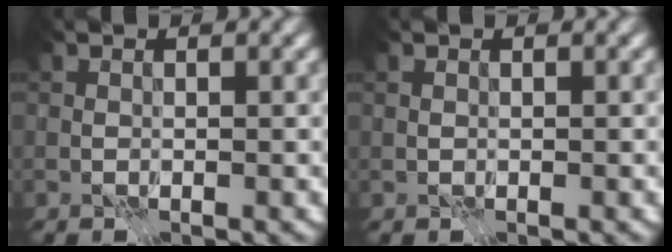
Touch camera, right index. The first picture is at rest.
{"total": 0.0}